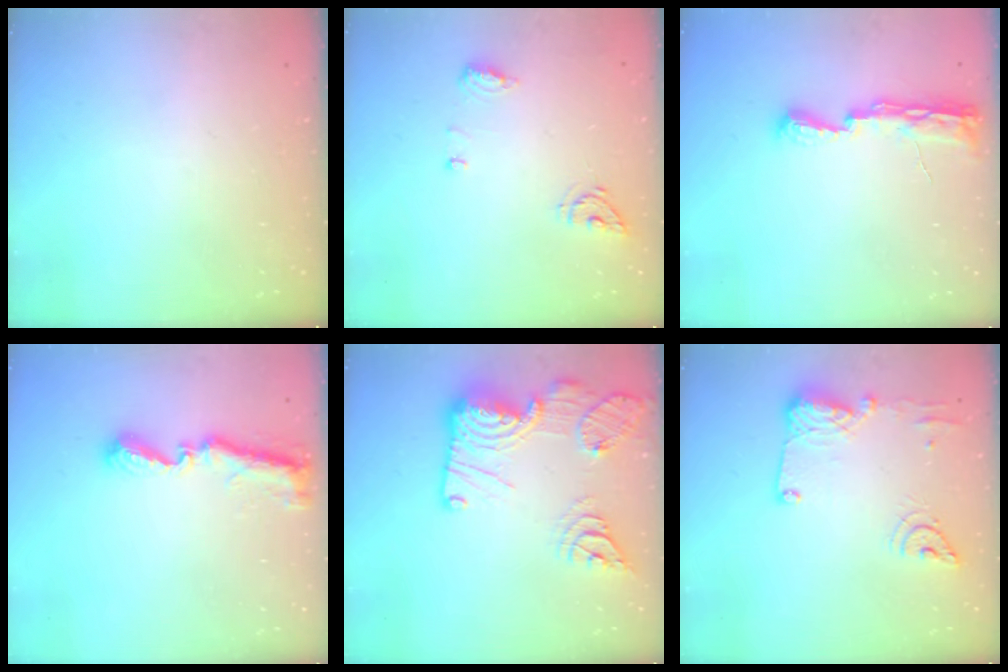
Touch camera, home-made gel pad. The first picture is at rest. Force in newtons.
{"total": 6.9, "press": 6.7, "slide": 1.7}
{"total": 8.9, "press": 8.5, "slide": 2.3}
{"total": 8.8, "press": 8.8, "slide": 0.7}
{"total": 22.9, "press": 22.8, "slide": 2.3}
{"total": 14.2, "press": 14.0, "slide": 1.8}